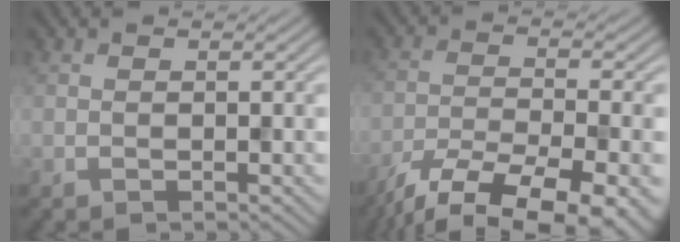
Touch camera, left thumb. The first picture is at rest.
{"total": 13.4, "force": [-10.2, 3.5, 7.9], "torque": [-0.152, -0.031, -0.155]}